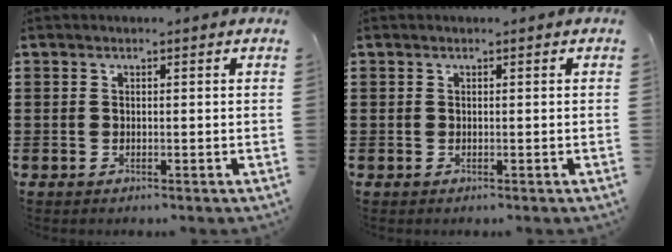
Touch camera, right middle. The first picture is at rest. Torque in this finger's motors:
{"motor_torque": [0.12, -0.32, 0.00, 0.00]}